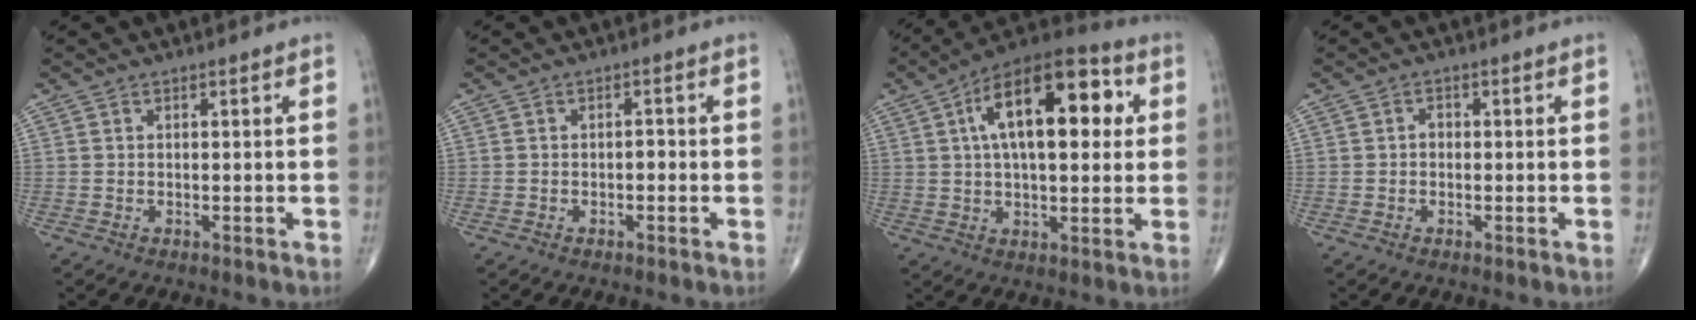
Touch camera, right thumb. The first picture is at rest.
{"total": 1.2, "force": [-0.4, 0.7, 0.8], "torque": [-0.004, 0.004, -0.010]}
{"total": 20.4, "force": [5.1, 9.5, 17.3], "torque": [-0.249, 0.019, 0.069]}
{"total": 1.2, "force": [-0.2, 0.9, 0.7], "torque": [-0.004, 0.003, -0.007]}